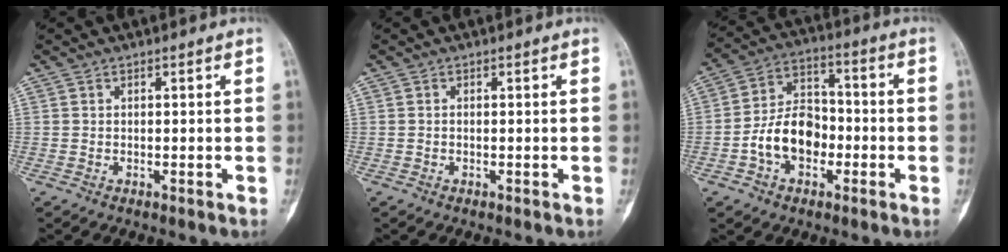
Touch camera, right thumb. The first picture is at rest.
{"total": 0.0}
{"total": 11.7, "force": [-3.2, 8.1, 7.8], "torque": [-0.120, 0.040, -0.064]}